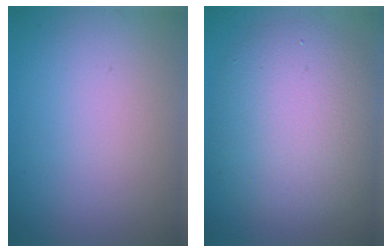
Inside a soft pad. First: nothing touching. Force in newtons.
{"total": 7.7, "press": 7.7, "slide": 0.5}